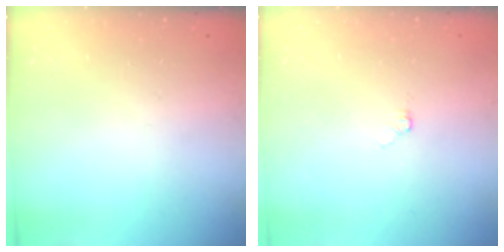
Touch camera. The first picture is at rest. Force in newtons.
{"total": 3.8, "press": 3.8, "slide": 0.4}